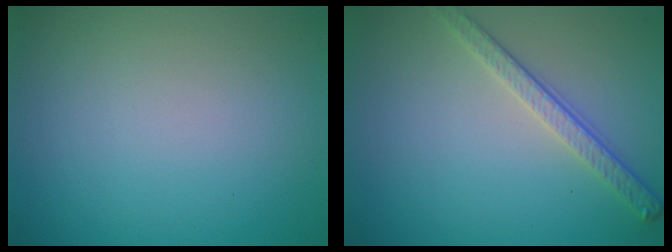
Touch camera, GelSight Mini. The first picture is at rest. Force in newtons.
{"total": 2.8, "press": 2.5, "slide": 1.2}